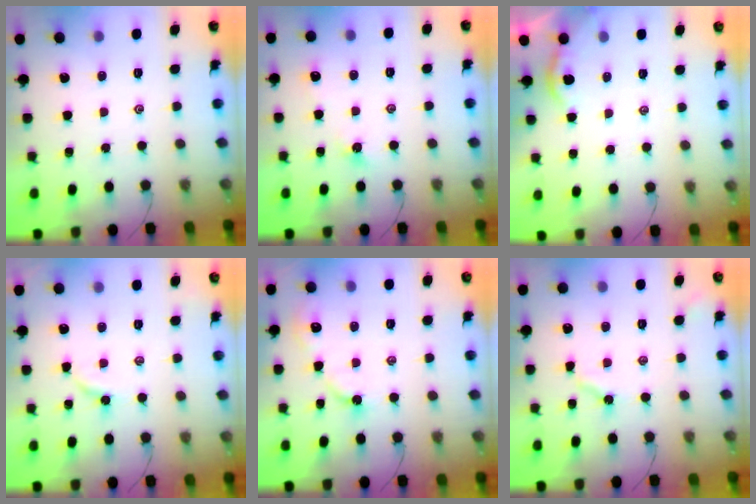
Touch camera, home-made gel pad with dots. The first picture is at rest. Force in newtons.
{"total": 4.2, "press": 4.2, "slide": 0.5}
{"total": 2.0, "press": 1.9, "slide": 0.4}
{"total": 2.5, "press": 2.4, "slide": 0.4}
{"total": 5.9, "press": 5.8, "slide": 0.6}
{"total": 4.0, "press": 4.0, "slide": 0.2}